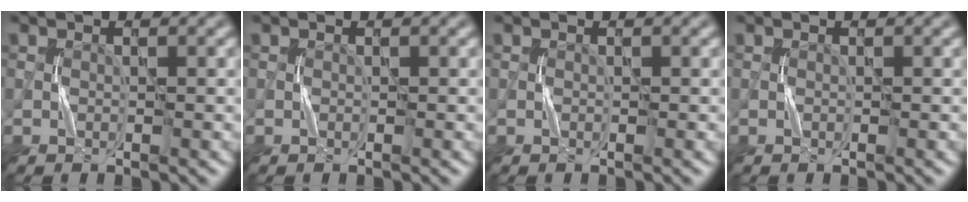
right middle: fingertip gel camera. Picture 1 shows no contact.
{"total": 0.0}
{"total": 0.0}
{"total": 0.0}